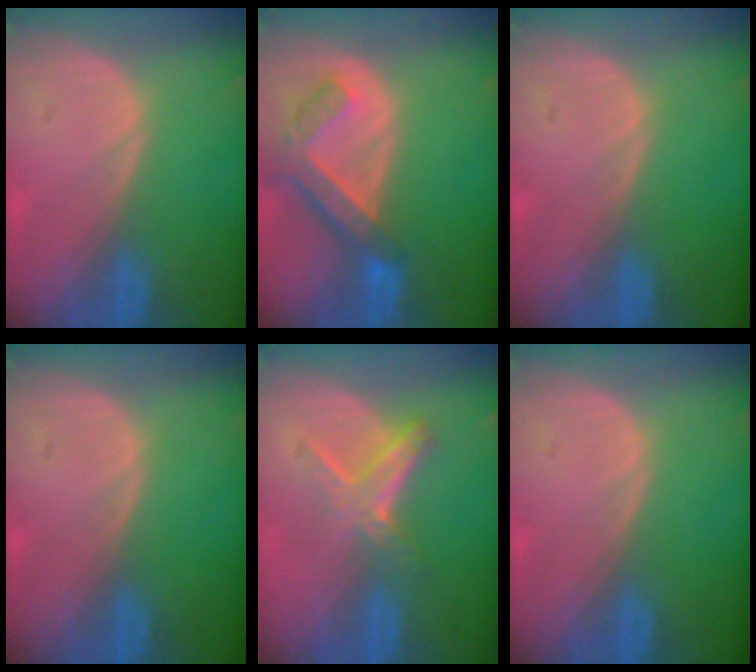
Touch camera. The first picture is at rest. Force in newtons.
{"total": 7.3, "press": 6.4, "slide": 3.6}
{"total": 0.0}
{"total": 0.0}
{"total": 5.8, "press": 5.2, "slide": 2.7}
{"total": 0.0}